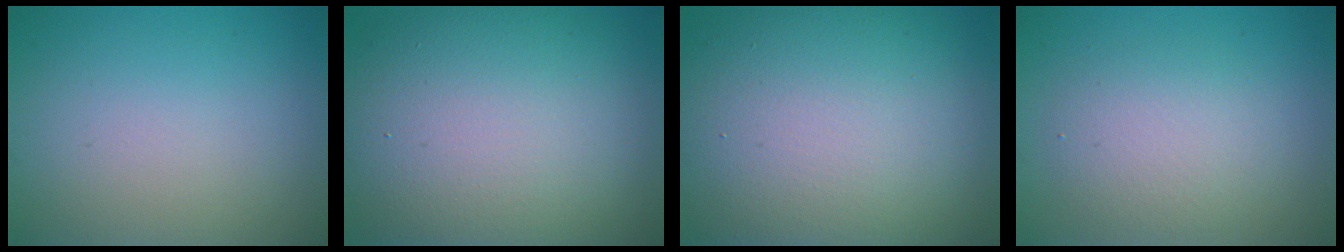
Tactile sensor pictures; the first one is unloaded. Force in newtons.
{"total": 15.0, "press": 14.9, "slide": 1.3}
{"total": 15.1, "press": 15.1, "slide": 1.0}
{"total": 3.6, "press": 3.6, "slide": 0.4}